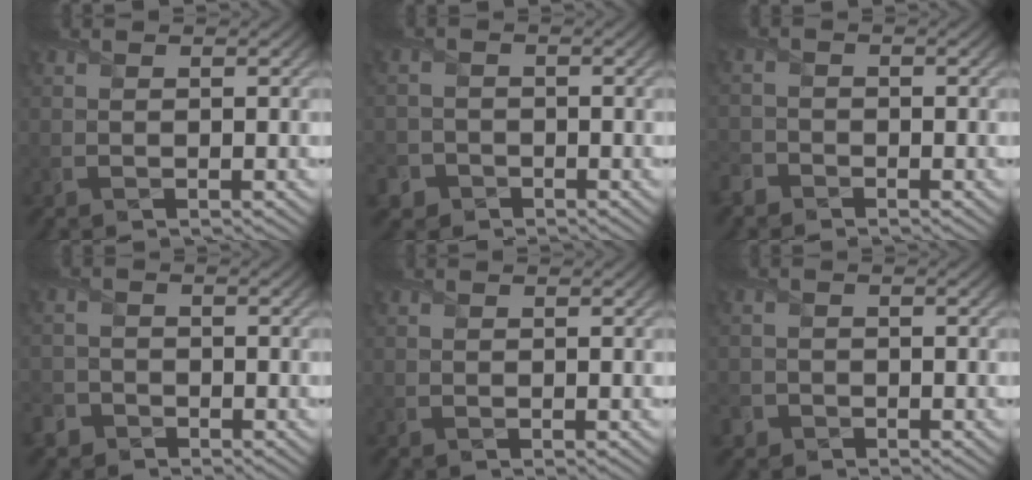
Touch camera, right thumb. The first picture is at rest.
{"total": 3.4, "force": [-2.2, 2.5, 0.5], "torque": [-0.005, 0.000, -0.046]}
{"total": 2.1, "force": [-1.7, 1.1, 0.4], "torque": [-0.010, -0.002, -0.047]}
{"total": 2.9, "force": [-2.1, 1.9, 0.5], "torque": [-0.010, -0.001, -0.049]}
{"total": 0.0}
{"total": 2.1, "force": [-1.4, 1.5, 0.3], "torque": [-0.005, -0.004, -0.033]}